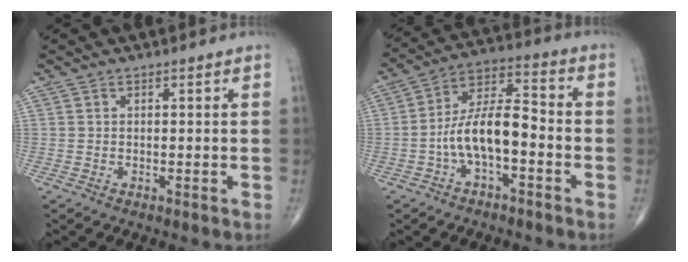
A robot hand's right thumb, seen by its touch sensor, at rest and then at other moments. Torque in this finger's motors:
{"motor_torque": [1.68, 1.49, 1.30, -0.51, 0.12]}